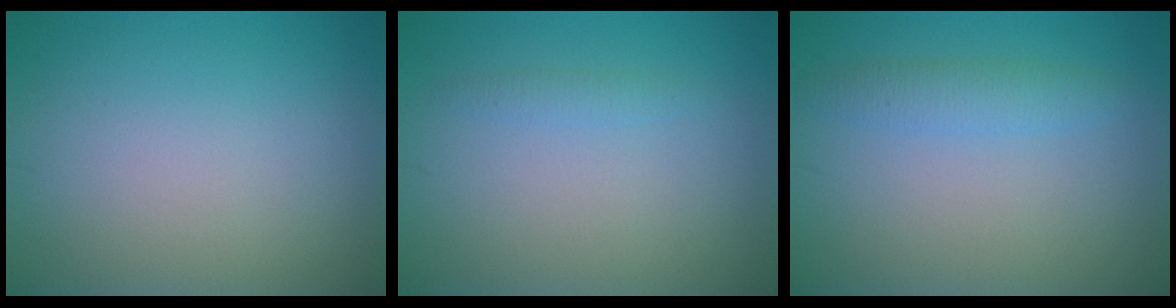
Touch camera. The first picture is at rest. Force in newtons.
{"total": 0.9, "press": 0.9, "slide": 0.0}
{"total": 2.0, "press": 2.0, "slide": 0.1}